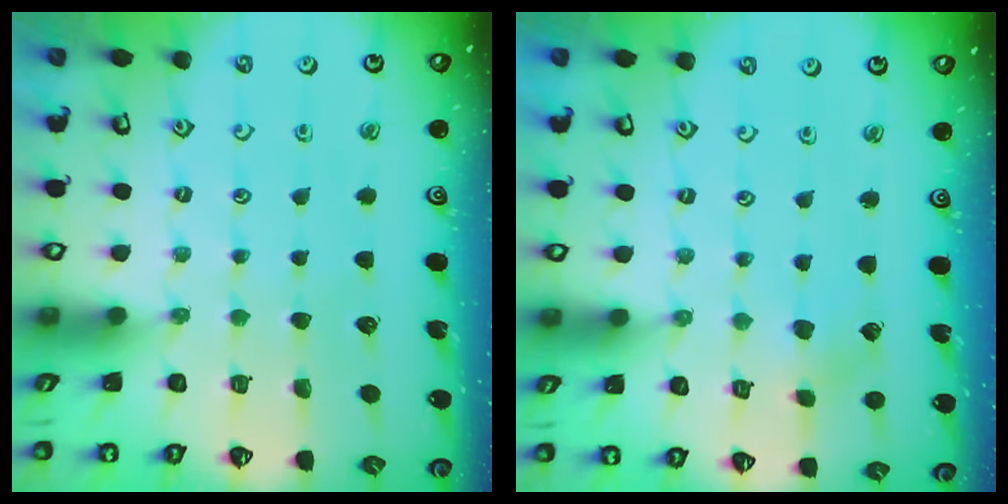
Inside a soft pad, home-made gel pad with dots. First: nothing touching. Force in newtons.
{"total": 2.1, "press": 2.1, "slide": 0.3}